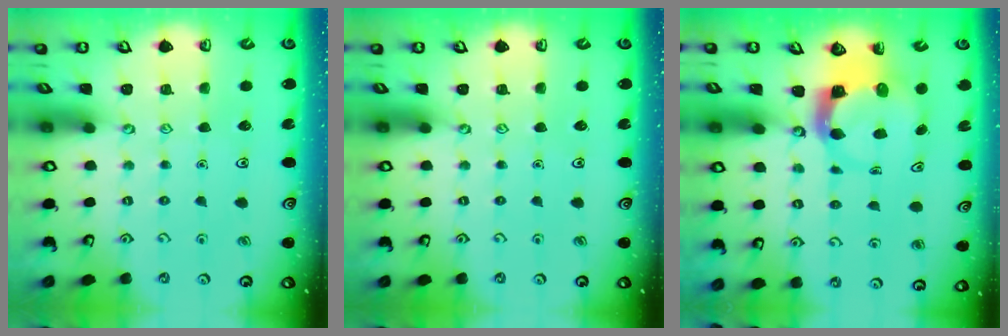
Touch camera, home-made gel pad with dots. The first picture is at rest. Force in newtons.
{"total": 0.0}
{"total": 4.0, "press": 3.9, "slide": 0.6}